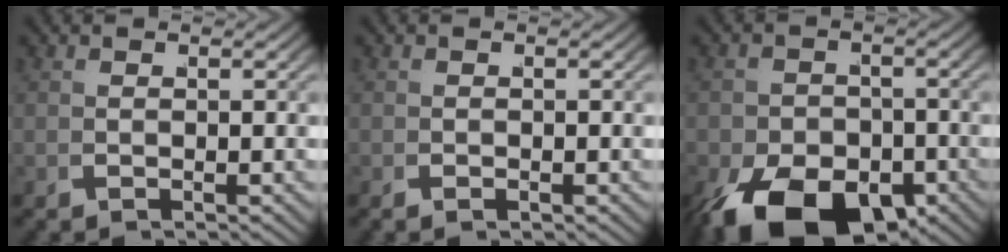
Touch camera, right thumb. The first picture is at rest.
{"total": 0.0}
{"total": 11.8, "force": [-5.9, 6.7, 7.7], "torque": [-0.131, -0.048, -0.071]}